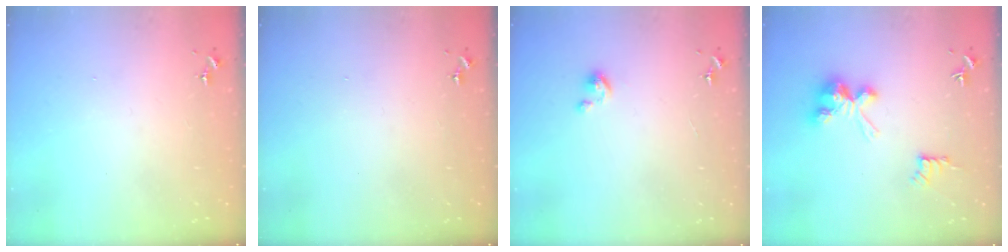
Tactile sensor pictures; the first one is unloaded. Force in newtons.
{"total": 0.0}
{"total": 2.4, "press": 2.4, "slide": 0.2}
{"total": 10.0, "press": 10.0, "slide": 0.1}